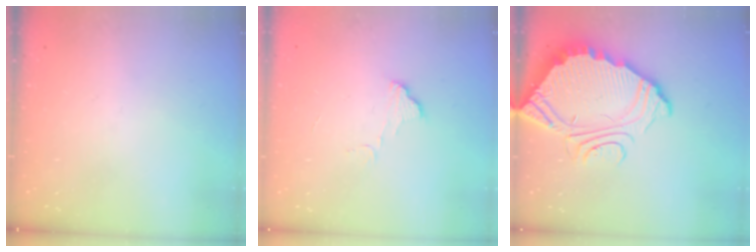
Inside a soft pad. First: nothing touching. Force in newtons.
{"total": 5.7, "press": 5.7, "slide": 0.4}
{"total": 10.5, "press": 10.5, "slide": 1.0}